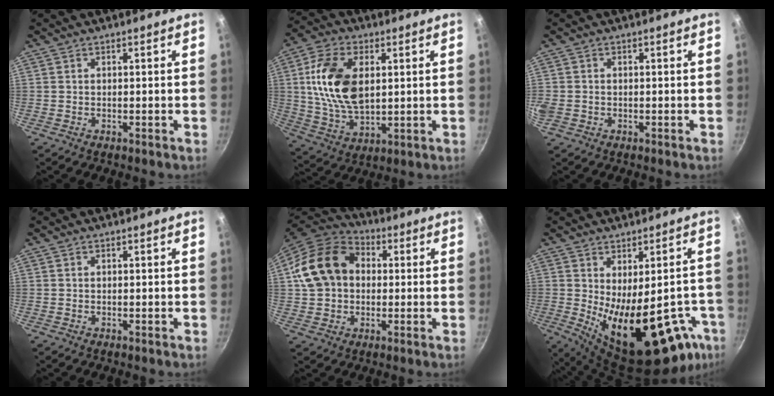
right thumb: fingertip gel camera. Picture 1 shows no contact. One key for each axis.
{"total": 15.8, "fx": 2.9, "fy": 9.4, "fz": 12.4, "tx": -0.221, "ty": -0.007, "tz": 0.058}
{"total": 3.8, "fx": -0.7, "fy": 3.1, "fz": 2.0, "tx": -0.049, "ty": 0.001, "tz": -0.015}
{"total": 0.0}
{"total": 16.8, "fx": 2.3, "fy": 13.1, "fz": 10.3, "tx": -0.171, "ty": 0.034, "tz": 0.028}
{"total": 22.5, "fx": -6.8, "fy": 10.7, "fz": 18.5, "tx": -0.220, "ty": -0.024, "tz": -0.067}